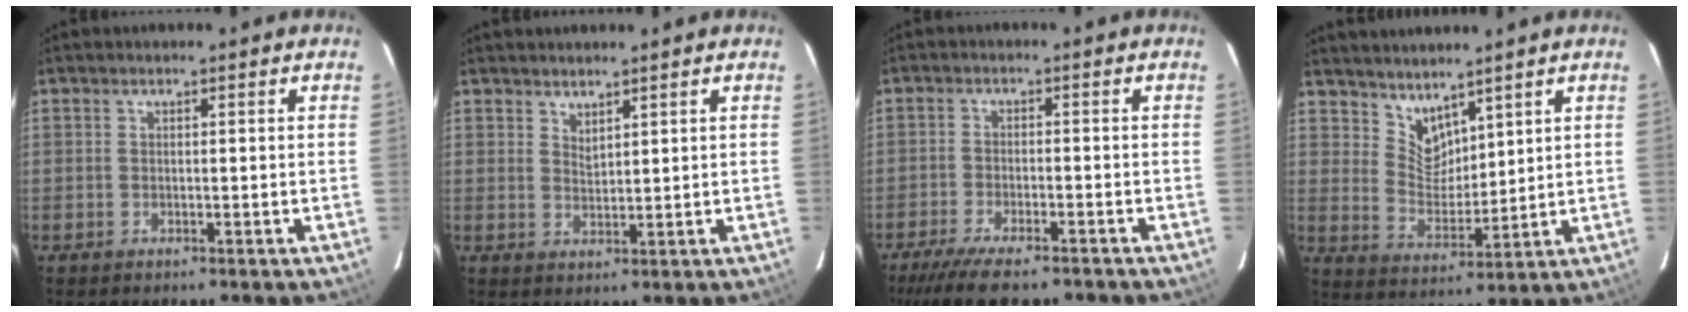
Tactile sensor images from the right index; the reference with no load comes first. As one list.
[{"total": 2.2, "force": [2.0, 0.5, 0.8], "torque": [-0.012, 0.001, 0.035]}, {"total": 11.6, "force": [-9.5, 2.7, 6.1], "torque": [-0.141, -0.033, -0.158]}, {"total": 6.6, "force": [5.4, 3.1, 2.0], "torque": [-0.027, -0.002, 0.110]}]